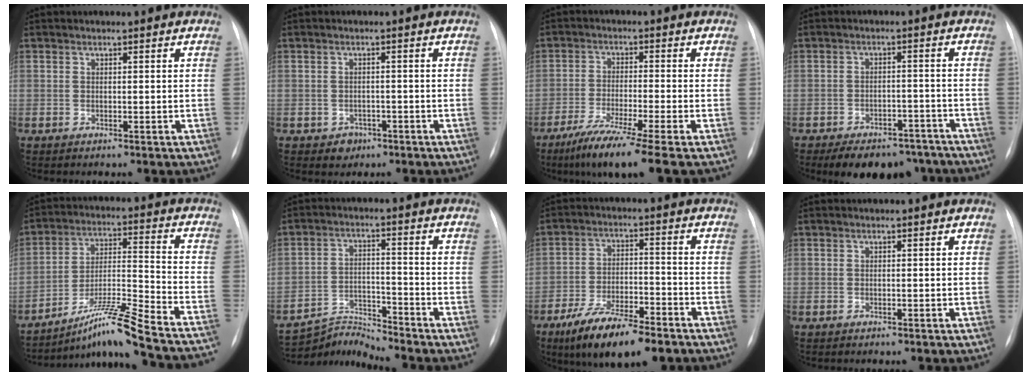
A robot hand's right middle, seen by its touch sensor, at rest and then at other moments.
{"total": 2.3, "force": [-1.2, 1.9, 0.4], "torque": [0.000, 0.007, -0.012]}
{"total": 9.8, "force": [-6.8, -1.2, 7.0], "torque": [-0.125, -0.036, -0.118]}
{"total": 13.4, "force": [-10.6, 6.5, 5.1], "torque": [-0.070, 0.013, -0.134]}
{"total": 20.8, "force": [-17.8, -0.9, 10.8], "torque": [-0.150, 0.005, -0.276]}
{"total": 6.3, "force": [-5.8, -1.6, -1.9], "torque": [0.024, 0.003, -0.104]}
{"total": 12.7, "force": [-8.8, 3.4, 8.5], "torque": [-0.151, -0.014, -0.150]}
{"total": 0.0}